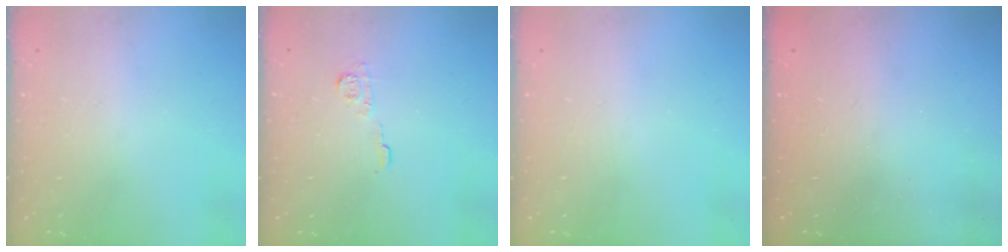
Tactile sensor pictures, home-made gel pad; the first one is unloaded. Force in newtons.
{"total": 6.2, "press": 6.2, "slide": 0.5}
{"total": 0.0}
{"total": 2.4, "press": 2.3, "slide": 0.8}